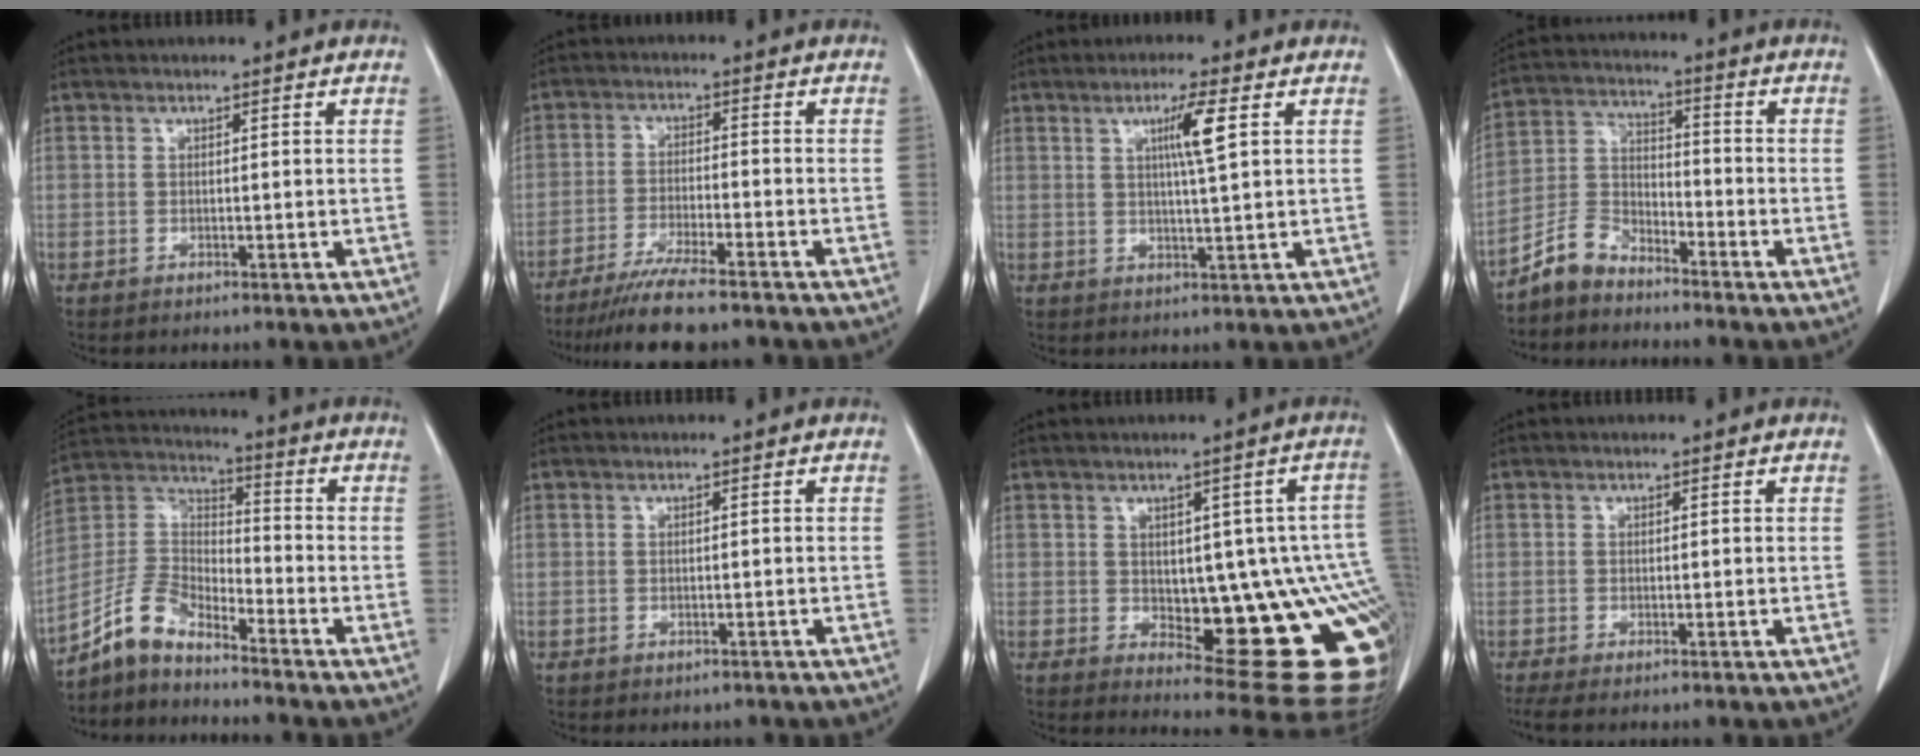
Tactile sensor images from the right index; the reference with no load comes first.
{"total": 9.9, "force": [-8.2, 0.4, 5.5], "torque": [-0.087, -0.026, -0.134]}
{"total": 5.1, "force": [1.7, -0.6, 4.8], "torque": [-0.083, -0.004, 0.029]}
{"total": 6.4, "force": [-5.6, 2.8, 1.4], "torque": [-0.033, 0.008, -0.116]}
{"total": 8.3, "force": [-7.2, 2.4, 3.3], "torque": [-0.082, 0.020, -0.145]}
{"total": 0.8, "force": [-0.6, 0.6, 0.2], "torque": [-0.004, 0.002, -0.004]}
{"total": 17.3, "force": [-2.2, 6.4, 16.0], "torque": [-0.111, 0.014, -0.006]}
{"total": 1.7, "force": [-0.9, 0.2, 1.5], "torque": [-0.035, -0.003, -0.014]}